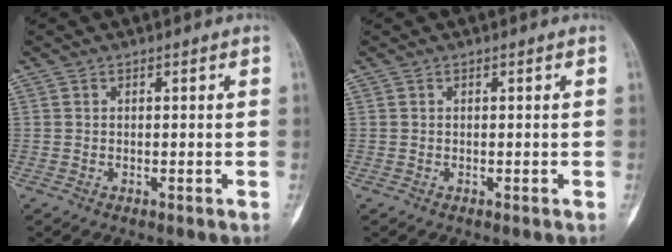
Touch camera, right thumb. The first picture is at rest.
{"total": 0.0}